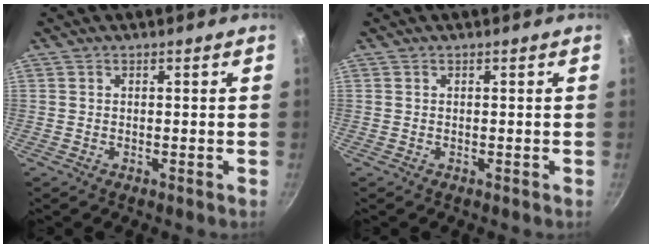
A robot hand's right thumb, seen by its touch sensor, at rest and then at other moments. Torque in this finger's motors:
{"motor_torque": [-0.01, 0.01, 0.00, 0.00, 0.00]}